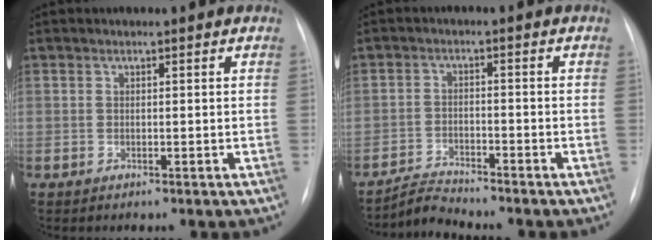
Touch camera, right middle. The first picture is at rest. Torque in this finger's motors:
{"motor_torque": [-0.38, -0.33, -0.02, -0.01]}